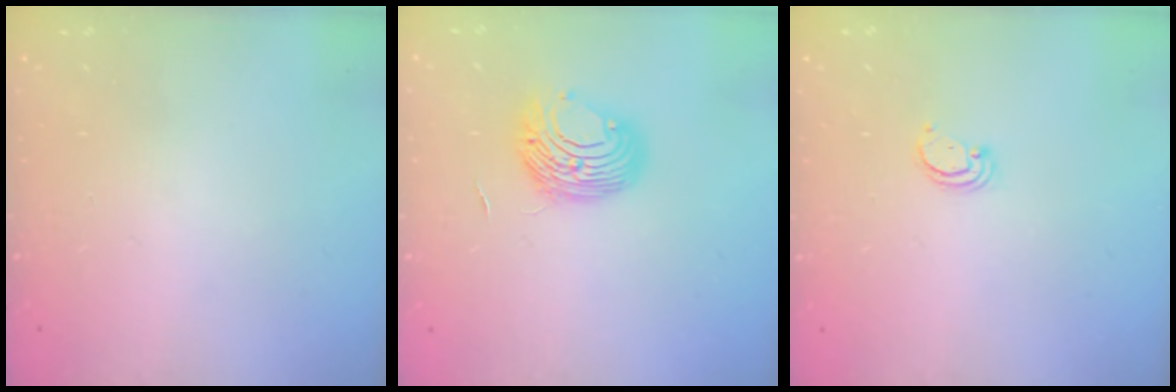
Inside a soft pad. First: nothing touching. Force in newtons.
{"total": 9.4, "press": 9.3, "slide": 1.0}
{"total": 2.2, "press": 2.2, "slide": 0.1}